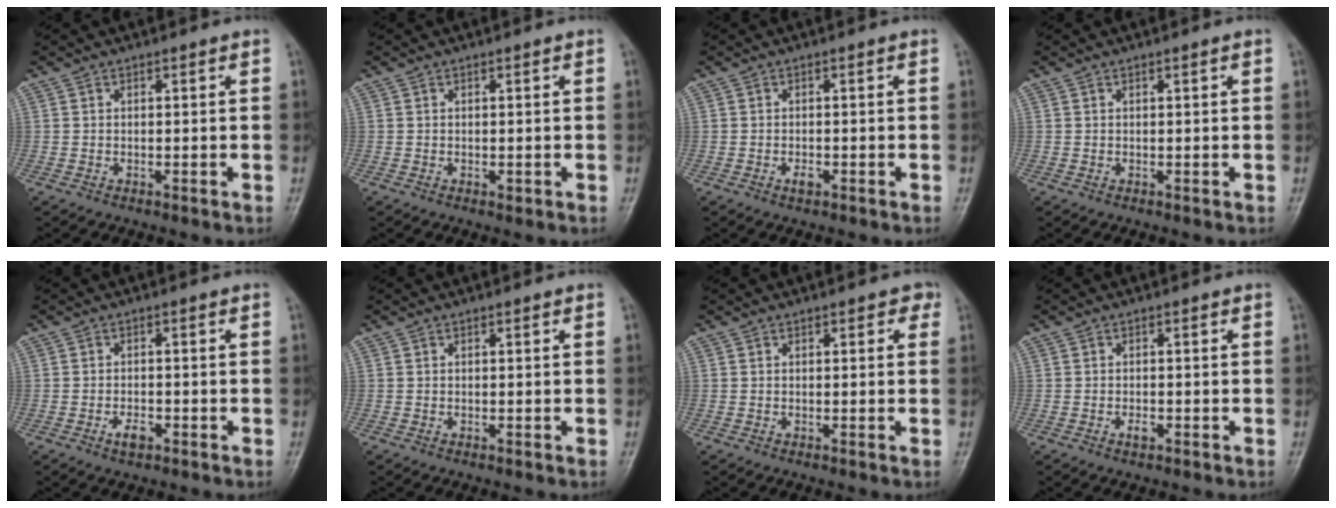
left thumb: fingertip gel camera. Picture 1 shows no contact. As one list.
[{"total": 0.8, "force": [0.1, 0.5, 0.7], "torque": [-0.010, -0.003, 0.004]}, {"total": 1.4, "force": [-0.6, 0.8, 1.0], "torque": [-0.015, 0.000, -0.011]}, {"total": 0.6, "force": [0.2, 0.0, 0.5], "torque": [-0.008, 0.001, 0.004]}, {"total": 2.5, "force": [-1.3, 1.3, 1.7], "torque": [-0.030, 0.004, -0.022]}, {"total": 0.0}, {"total": 1.9, "force": [0.9, 1.1, 1.3], "torque": [-0.002, 0.001, 0.008]}, {"total": 1.3, "force": [-0.6, 0.7, 1.0], "torque": [-0.015, 0.001, -0.010]}]